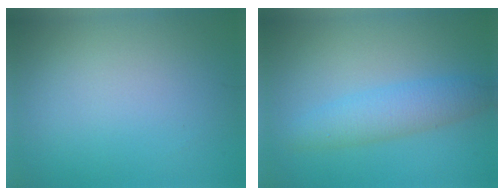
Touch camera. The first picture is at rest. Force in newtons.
{"total": 3.5, "press": 3.5, "slide": 0.1}